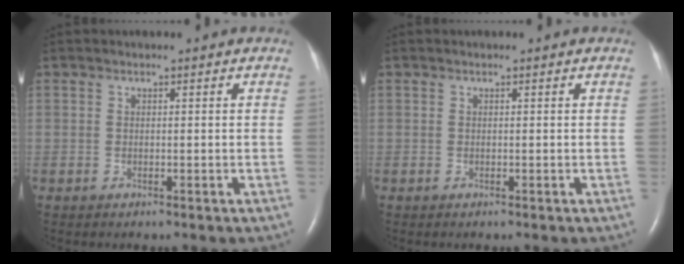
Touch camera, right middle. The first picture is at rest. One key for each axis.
{"total": 0.0}